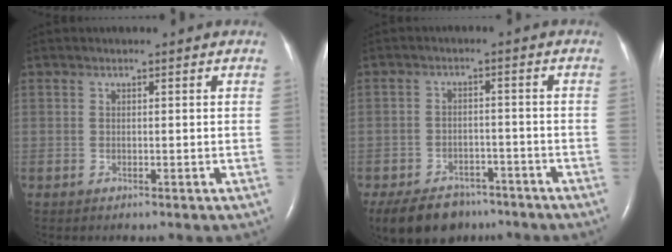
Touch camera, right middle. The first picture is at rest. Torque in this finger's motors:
{"motor_torque": [0.73, -0.71, 0.09, 0.03]}